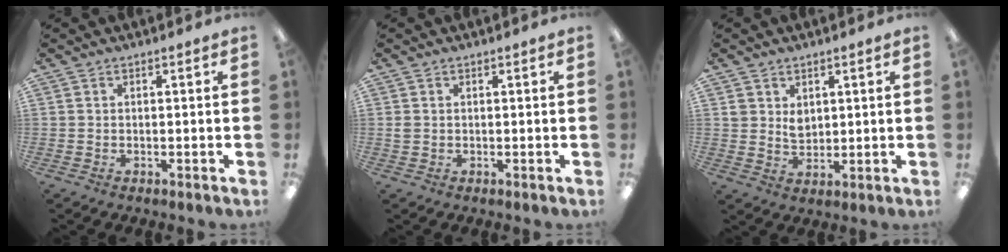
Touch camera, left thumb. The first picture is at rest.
{"total": 1.1, "force": [0.2, 1.0, 0.5], "torque": [-0.011, 0.005, 0.002]}
{"total": 3.9, "force": [2.2, 3.0, 1.3], "torque": [-0.017, -0.003, 0.038]}